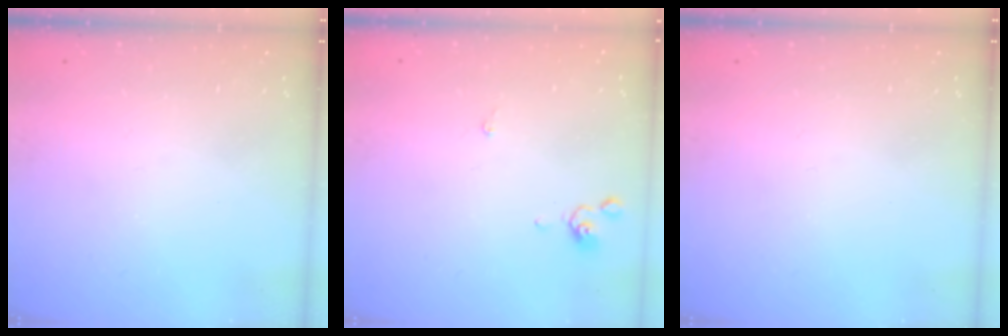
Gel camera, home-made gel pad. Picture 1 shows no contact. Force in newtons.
{"total": 0.0}
{"total": 0.0}